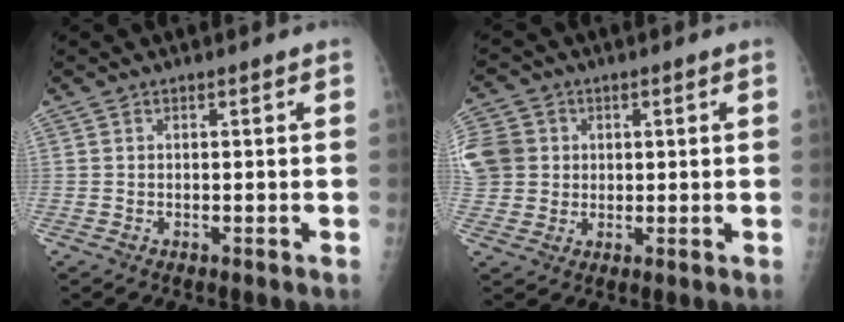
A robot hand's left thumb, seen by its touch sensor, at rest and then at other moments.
{"total": 12.1, "force": [2.4, 10.8, 5.0], "torque": [-0.116, 0.020, 0.050]}